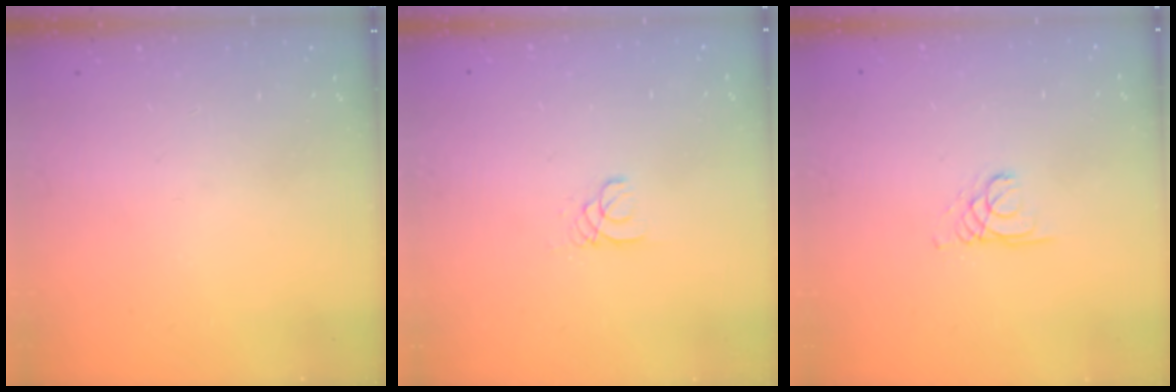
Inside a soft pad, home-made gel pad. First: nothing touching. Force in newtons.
{"total": 1.8, "press": 1.8, "slide": 0.2}
{"total": 1.4, "press": 1.3, "slide": 0.1}